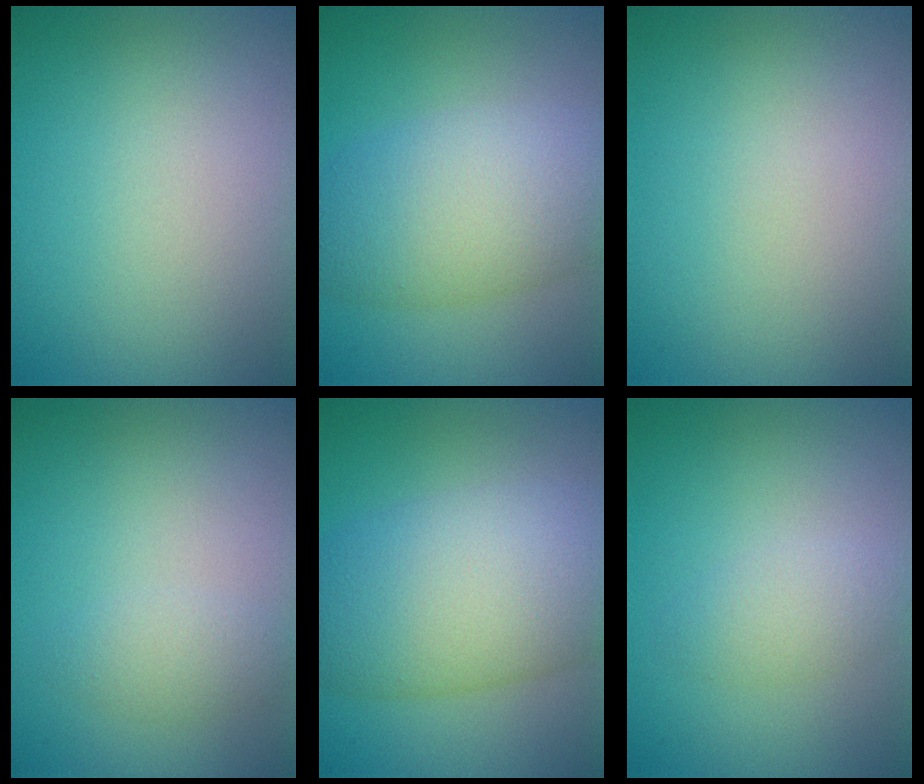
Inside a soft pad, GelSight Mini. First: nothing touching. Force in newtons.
{"total": 8.0, "press": 8.0, "slide": 0.6}
{"total": 0.0}
{"total": 1.6, "press": 1.6, "slide": 0.1}
{"total": 10.4, "press": 10.4, "slide": 0.4}
{"total": 1.9, "press": 1.9, "slide": 0.1}